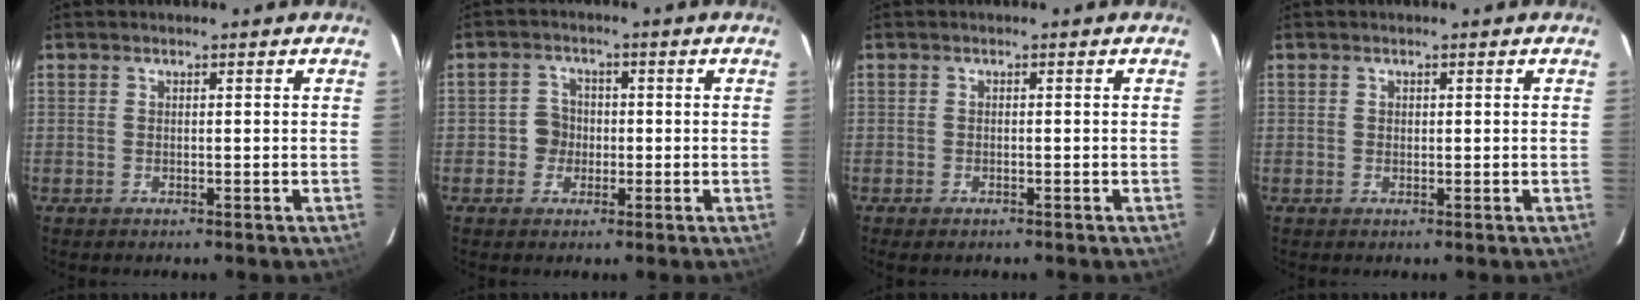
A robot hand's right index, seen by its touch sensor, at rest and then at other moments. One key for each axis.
{"total": 3.8, "fx": -0.9, "fy": 3.6, "fz": 0.6, "tx": -0.008, "ty": 0.014, "tz": -0.018}
{"total": 1.9, "fx": -1.5, "fy": 0.7, "fz": 1.0, "tx": -0.024, "ty": -0.006, "tz": -0.027}
{"total": 0.6, "fx": 0.1, "fy": 0.5, "fz": 0.1, "tx": 0.000, "ty": 0.002, "tz": 0.002}